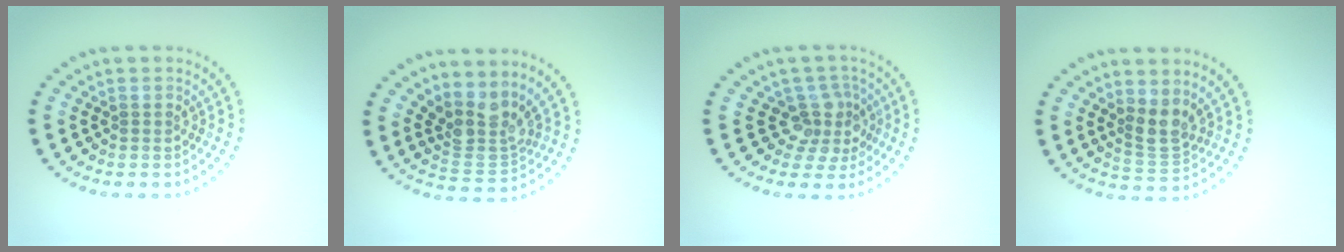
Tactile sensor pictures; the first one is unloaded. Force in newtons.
{"total": 3.8, "press": 2.8, "slide": 2.6}
{"total": 3.2, "press": 2.3, "slide": 2.2}
{"total": 2.7, "press": 2.3, "slide": 1.4}